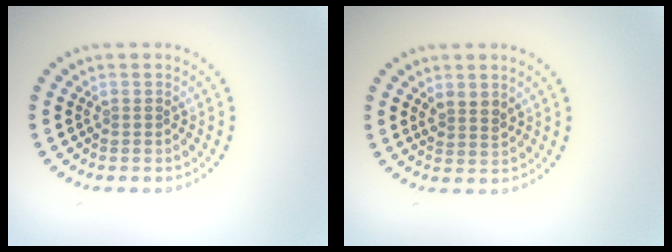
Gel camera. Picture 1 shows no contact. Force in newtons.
{"total": 1.5, "press": 1.3, "slide": 0.7}